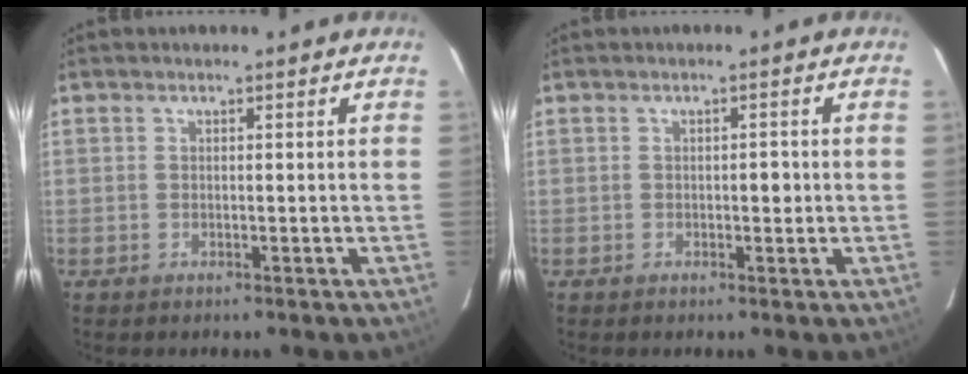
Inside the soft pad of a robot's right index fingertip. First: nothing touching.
{"total": 1.7, "force": [-0.3, 0.8, 1.5], "torque": [-0.021, 0.003, -0.004]}